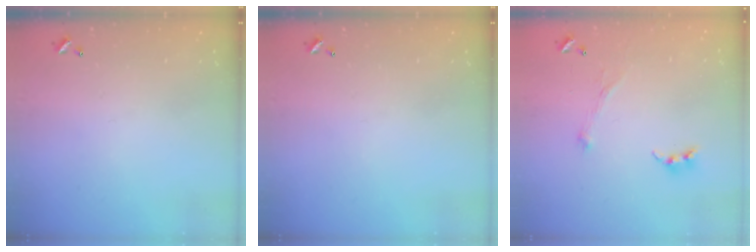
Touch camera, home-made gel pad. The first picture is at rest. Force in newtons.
{"total": 0.0}
{"total": 2.3, "press": 2.2, "slide": 0.5}